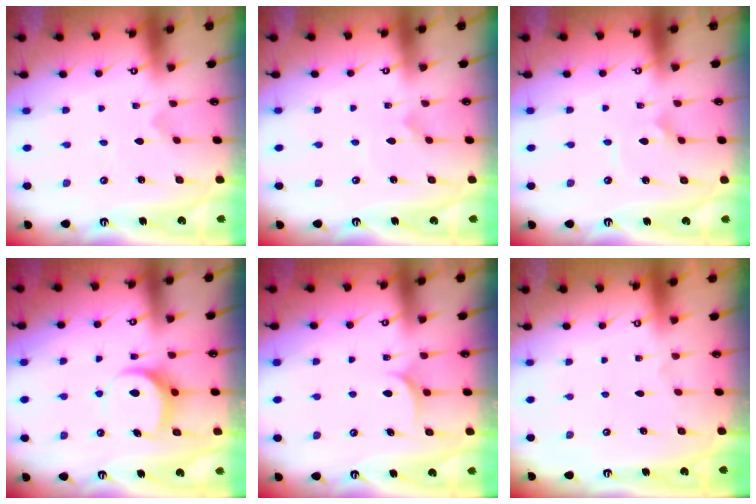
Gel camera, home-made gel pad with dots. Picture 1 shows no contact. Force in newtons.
{"total": 0.9, "press": 0.9, "slide": 0.0}
{"total": 2.9, "press": 2.9, "slide": 0.1}
{"total": 9.0, "press": 8.9, "slide": 0.9}
{"total": 6.1, "press": 6.1, "slide": 0.3}
{"total": 0.0}